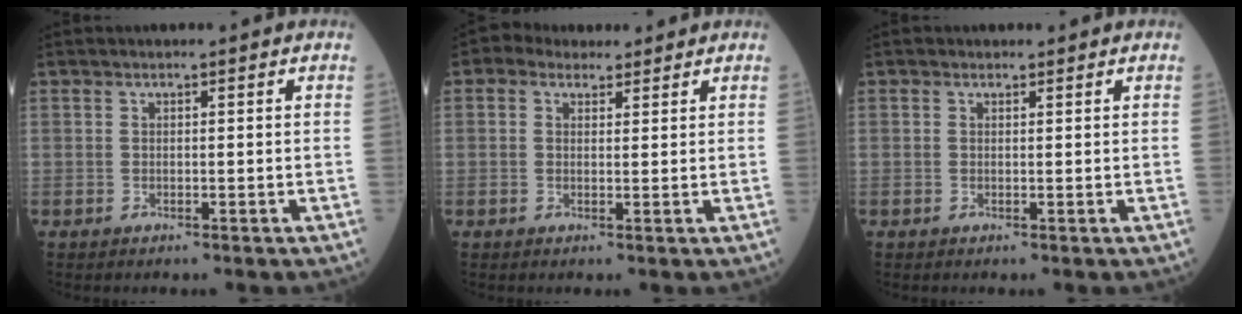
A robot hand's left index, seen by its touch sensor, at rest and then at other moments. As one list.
[{"total": 4.4, "force": [3.2, 2.8, 1.4], "torque": [-0.023, 0.028, 0.053]}, {"total": 0.7, "force": [0.4, 0.5, 0.1], "torque": [0.000, -0.001, 0.003]}]